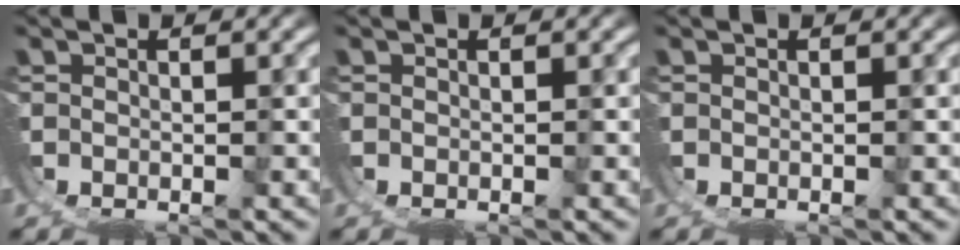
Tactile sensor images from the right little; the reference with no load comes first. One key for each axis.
{"total": 0.0}
{"total": 0.0}